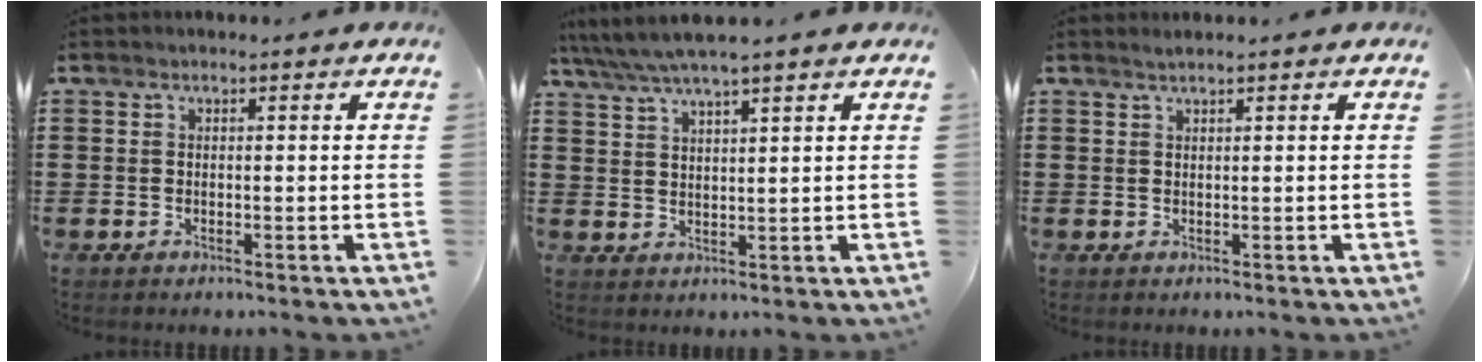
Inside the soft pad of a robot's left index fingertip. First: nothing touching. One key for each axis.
{"total": 4.4, "fx": 3.7, "fy": 0.2, "fz": 2.4, "tx": -0.056, "ty": -0.009, "tz": 0.064}
{"total": 0.9, "fx": 0.7, "fy": -0.1, "fz": 0.5, "tx": -0.009, "ty": 0.000, "tz": 0.013}